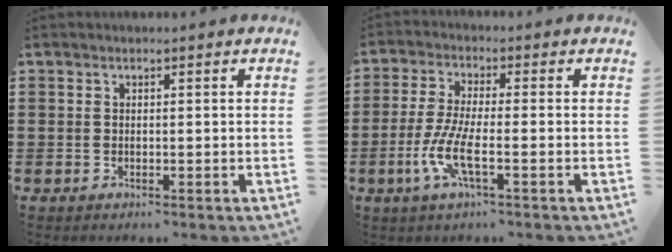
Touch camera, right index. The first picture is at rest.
{"total": 6.6, "force": [-2.4, 1.2, 6.0], "torque": [-0.143, -0.018, -0.053]}